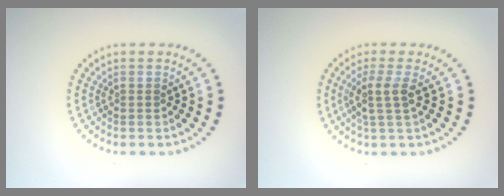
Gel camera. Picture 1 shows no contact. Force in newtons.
{"total": 2.4, "press": 1.9, "slide": 1.5}